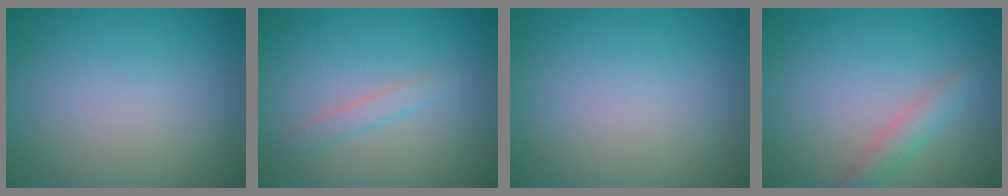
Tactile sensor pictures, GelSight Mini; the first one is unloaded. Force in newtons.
{"total": 1.2, "press": 1.2, "slide": 0.1}
{"total": 0.0}
{"total": 2.1, "press": 2.1, "slide": 0.1}